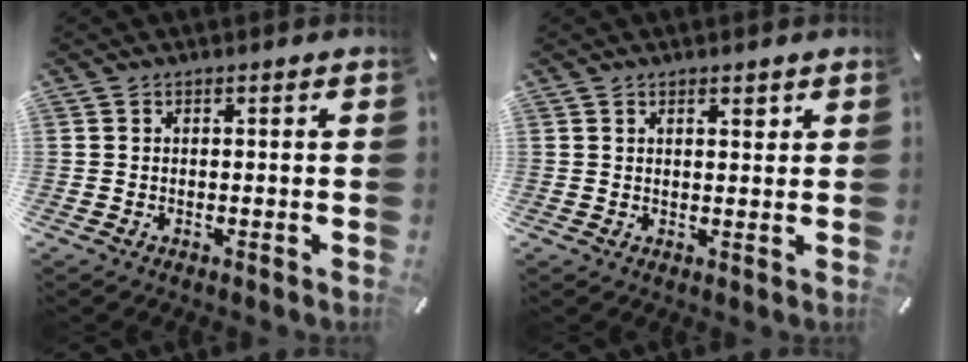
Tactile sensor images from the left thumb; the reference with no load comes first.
{"total": 1.7, "force": [1.2, 0.8, 0.9], "torque": [-0.011, -0.003, 0.019]}